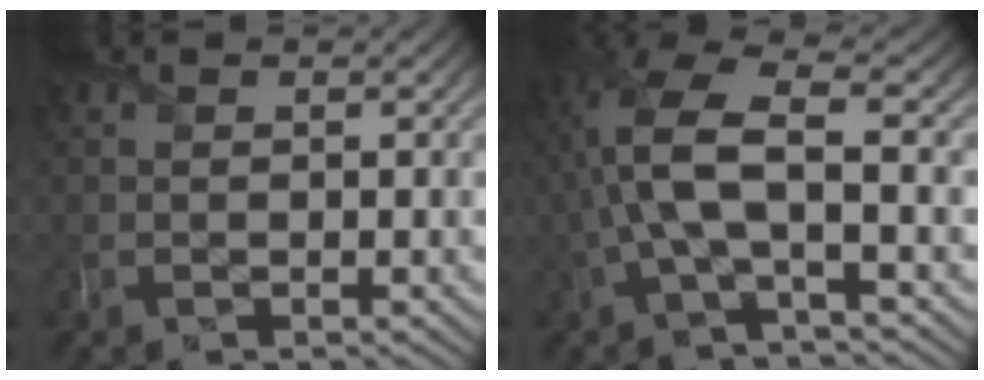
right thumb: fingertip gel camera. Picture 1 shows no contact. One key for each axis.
{"total": 9.2, "fx": -1.1, "fy": 3.1, "fz": 8.6, "tx": -0.203, "ty": 0.016, "tz": -0.033}